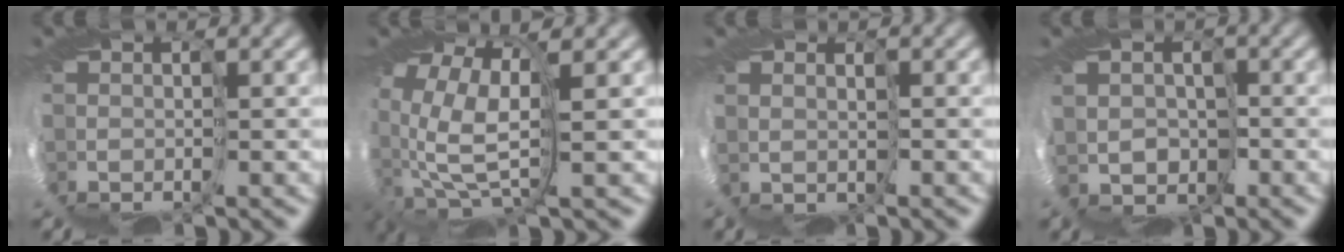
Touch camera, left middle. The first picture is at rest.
{"total": 7.0, "force": [1.5, 3.5, 5.9], "torque": [-0.148, -0.028, 0.046]}
{"total": 1.5, "force": [1.5, 0.2, -0.4], "torque": [0.003, -0.009, 0.030]}
{"total": 1.7, "force": [0.8, 1.4, -0.6], "torque": [0.023, 0.006, -0.008]}